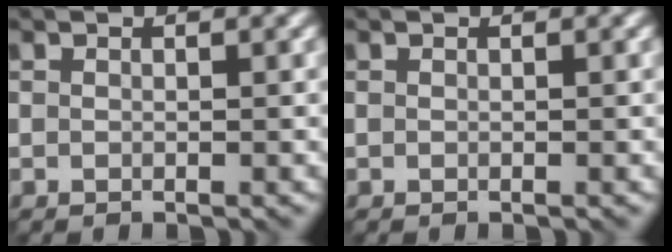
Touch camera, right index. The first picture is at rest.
{"total": 0.0}